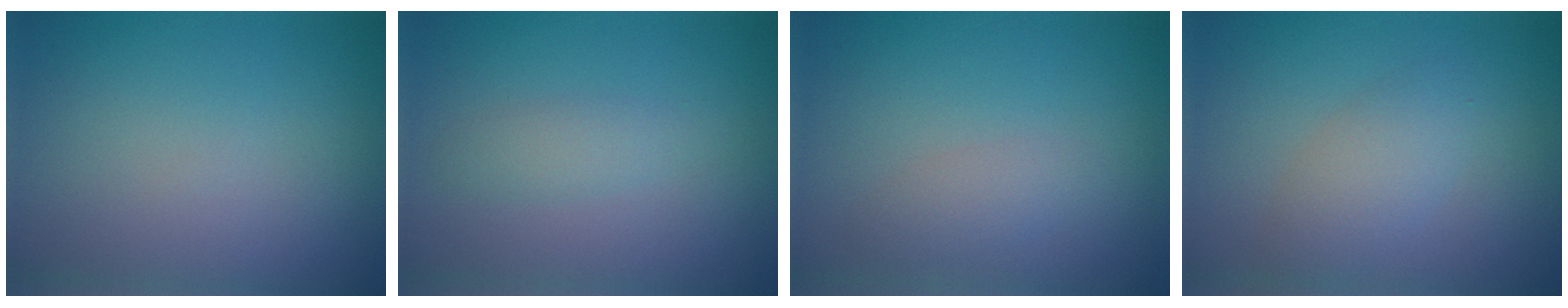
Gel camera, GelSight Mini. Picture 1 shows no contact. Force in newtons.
{"total": 1.4, "press": 1.4, "slide": 0.0}
{"total": 1.5, "press": 1.5, "slide": 0.1}
{"total": 2.7, "press": 2.7, "slide": 0.1}